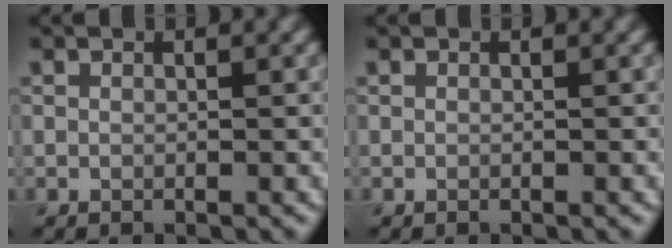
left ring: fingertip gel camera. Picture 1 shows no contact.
{"total": 0.0}